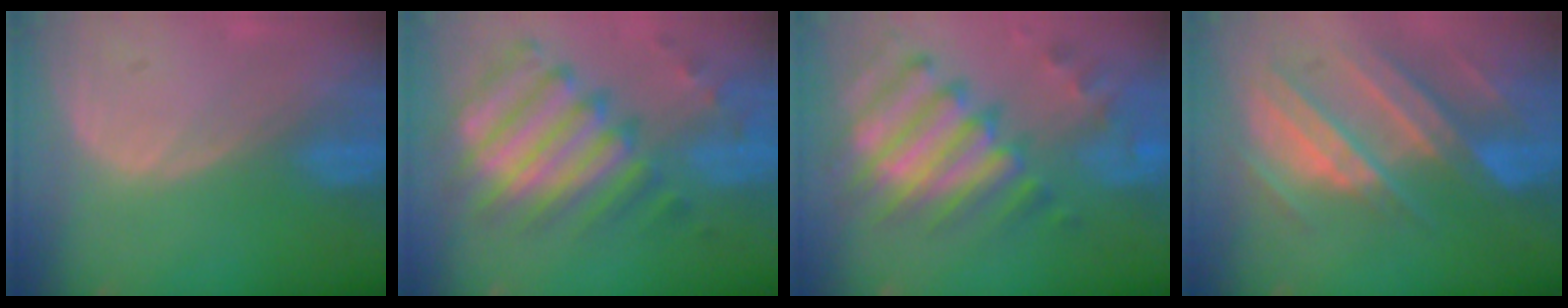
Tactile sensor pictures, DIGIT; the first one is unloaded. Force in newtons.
{"total": 11.8, "press": 10.4, "slide": 5.6}
{"total": 12.8, "press": 10.6, "slide": 7.1}
{"total": 10.5, "press": 9.3, "slide": 4.9}